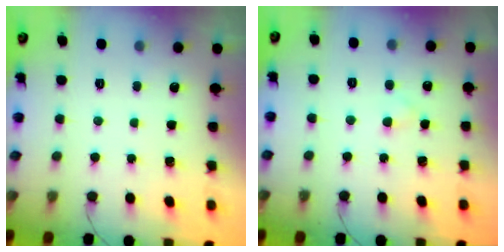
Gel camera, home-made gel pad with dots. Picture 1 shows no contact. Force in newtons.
{"total": 1.8, "press": 1.5, "slide": 1.0}